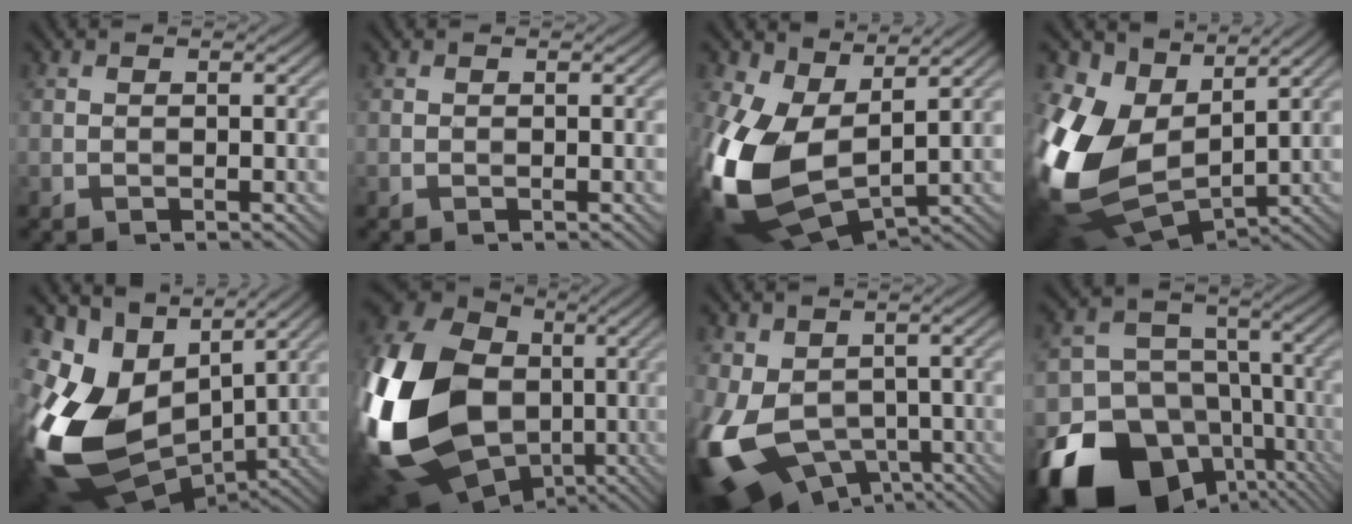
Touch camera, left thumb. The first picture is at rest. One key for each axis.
{"total": 0.0}
{"total": 16.4, "fx": 0.8, "fy": 10.2, "fz": 12.9, "tx": -0.337, "ty": -0.027, "tz": 0.021}
{"total": 15.5, "fx": 2.8, "fy": 10.6, "fz": 10.9, "tx": -0.294, "ty": -0.011, "tz": 0.066}
{"total": 16.8, "fx": -0.2, "fy": 11.4, "fz": 12.3, "tx": -0.309, "ty": -0.028, "tz": 0.008}
{"total": 23.7, "fx": -3.5, "fy": 17.9, "fz": 15.2, "tx": -0.410, "ty": -0.017, "tz": -0.061}
{"total": 14.1, "fx": -3.2, "fy": 9.7, "fz": 9.7, "tx": -0.245, "ty": -0.045, "tz": -0.045}
{"total": 21.7, "fx": -11.6, "fy": 16.3, "fz": 8.3, "tx": -0.176, "ty": -0.079, "tz": -0.177}